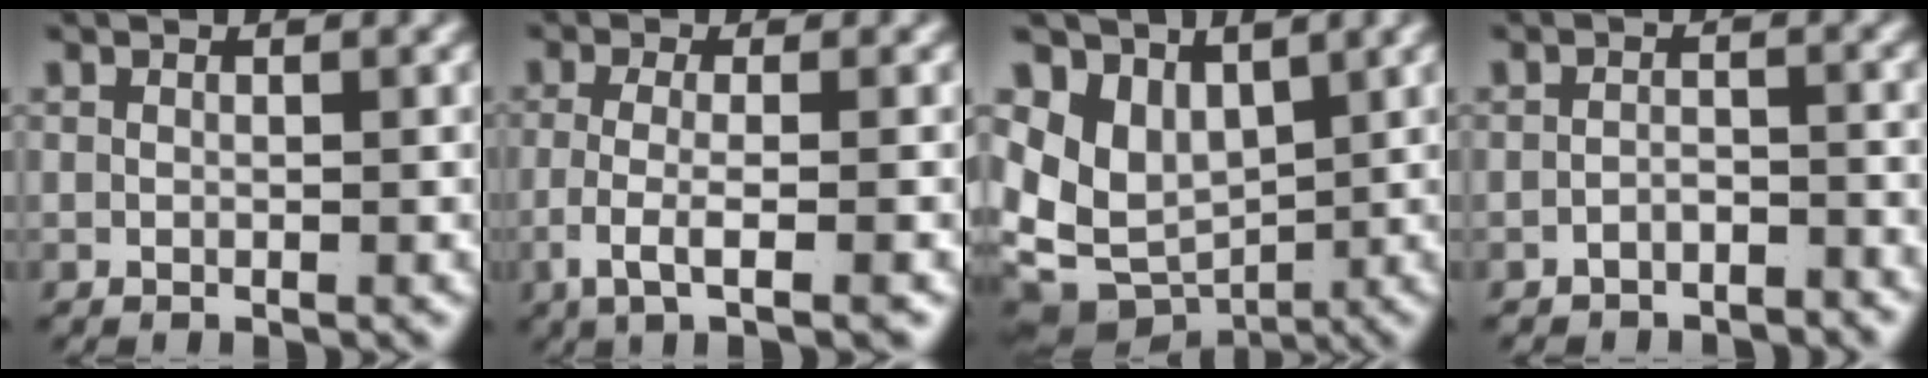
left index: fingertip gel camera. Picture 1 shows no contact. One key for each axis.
{"total": 4.2, "fx": -1.5, "fy": 0.7, "fz": 3.9, "tx": -0.080, "ty": -0.018, "tz": -0.015}
{"total": 12.4, "fx": -1.1, "fy": 10.6, "fz": 6.3, "tx": -0.155, "ty": -0.052, "tz": -0.003}
{"total": 2.4, "fx": -2.4, "fy": 0.5, "fz": 0.1, "tx": 0.004, "ty": -0.010, "tz": -0.036}